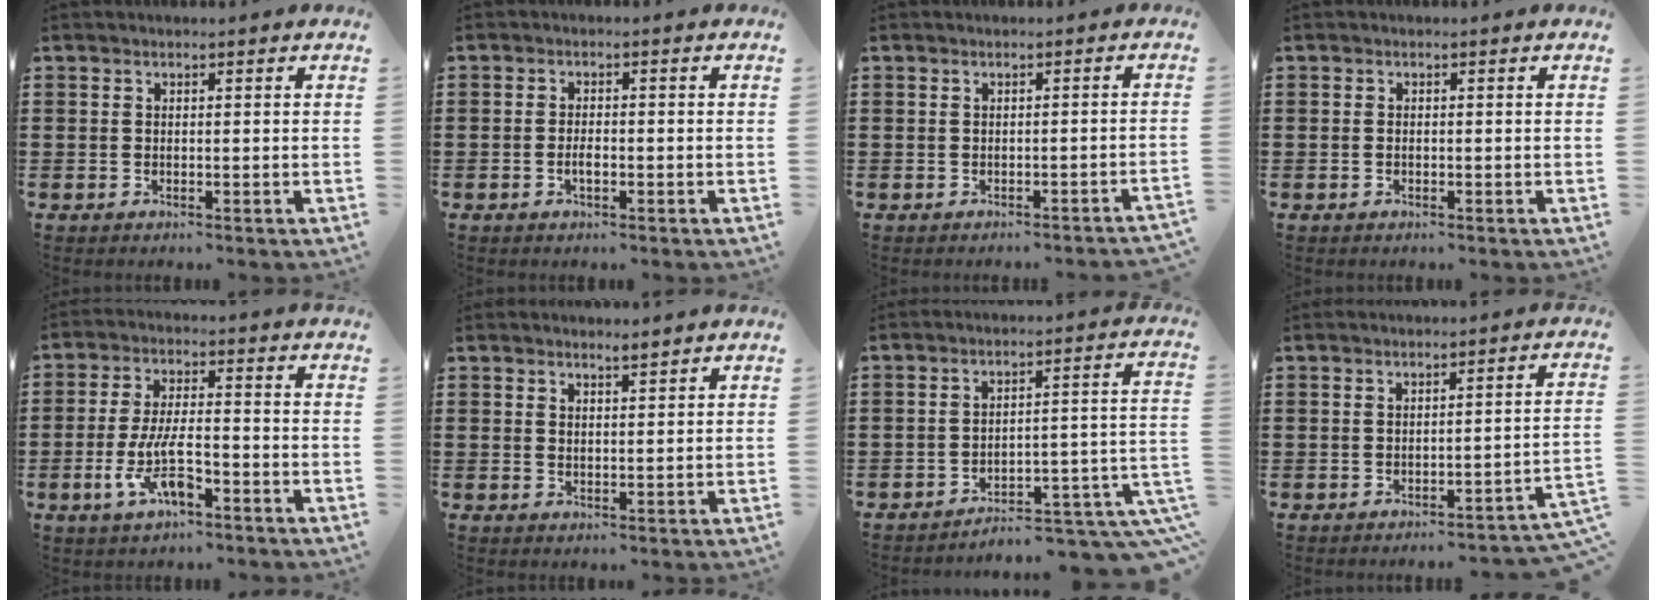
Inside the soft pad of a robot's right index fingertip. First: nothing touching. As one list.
[{"total": 1.9, "force": [-0.7, 0.8, 1.6], "torque": [-0.032, 0.003, -0.012]}, {"total": 1.0, "force": [-0.9, -0.2, 0.4], "torque": [-0.010, 0.001, -0.019]}, {"total": 0.5, "force": [-0.1, 0.2, 0.5], "torque": [-0.013, -0.004, -0.001]}, {"total": 8.4, "force": [-3.3, 2.9, 7.2], "torque": [-0.164, -0.010, -0.065]}, {"total": 1.8, "force": [1.7, 0.2, 0.6], "torque": [-0.014, 0.001, 0.033]}, {"total": 5.3, "force": [-4.5, 0.6, 2.6], "torque": [-0.042, -0.007, -0.090]}, {"total": 2.2, "force": [-1.9, -0.3, 1.2], "torque": [-0.024, -0.003, -0.041]}]